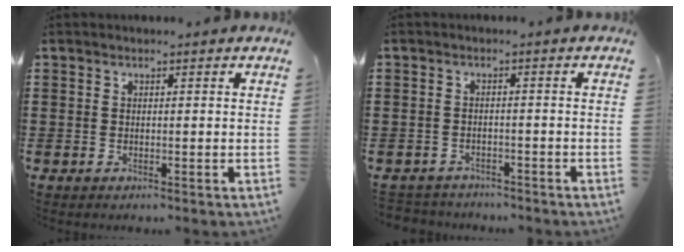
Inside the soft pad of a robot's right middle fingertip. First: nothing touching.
{"total": 2.3, "force": [-2.2, 0.3, -0.4], "torque": [-0.002, -0.002, -0.051]}